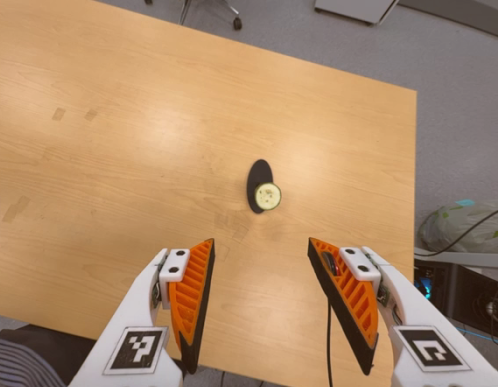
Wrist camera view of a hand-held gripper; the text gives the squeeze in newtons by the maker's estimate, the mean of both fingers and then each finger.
{"total": 0.0}